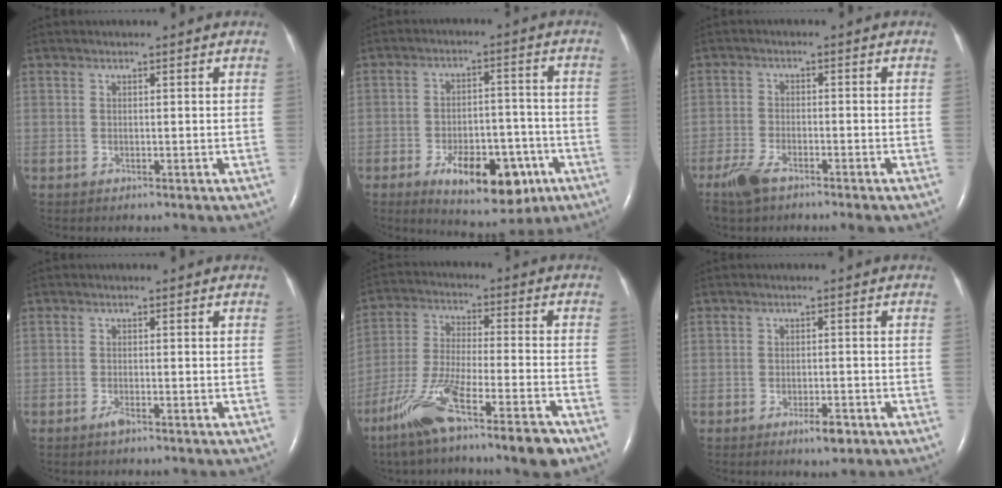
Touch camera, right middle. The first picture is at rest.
{"total": 12.8, "force": [-6.3, 5.8, 9.5], "torque": [-0.134, 0.002, -0.083]}
{"total": 4.7, "force": [-3.6, 1.0, 2.9], "torque": [-0.069, -0.008, -0.068]}
{"total": 1.1, "force": [-0.8, 0.0, 0.8], "torque": [-0.022, -0.002, -0.017]}
{"total": 14.3, "force": [-9.4, 1.3, 10.7], "torque": [-0.216, -0.031, -0.173]}
{"total": 2.9, "force": [-1.7, 0.8, 2.2], "torque": [-0.037, -0.001, -0.024]}